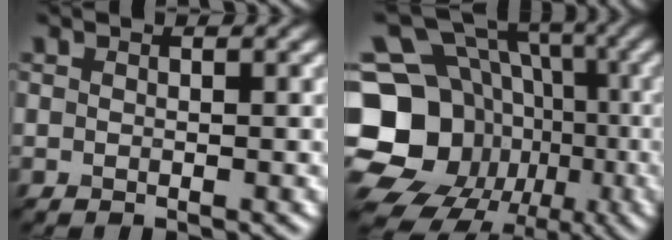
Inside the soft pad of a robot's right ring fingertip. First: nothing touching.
{"total": 20.7, "force": [-5.1, 18.5, 7.8], "torque": [-0.175, -0.010, -0.110]}